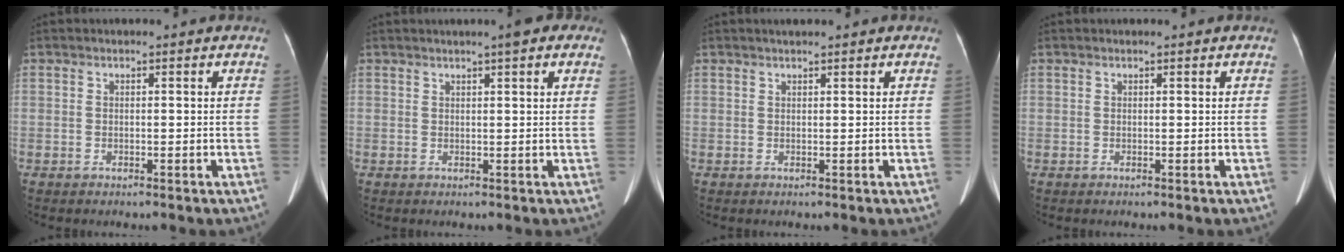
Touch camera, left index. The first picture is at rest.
{"total": 3.7, "force": [2.4, 0.4, 2.8], "torque": [-0.032, 0.018, 0.030]}
{"total": 1.7, "force": [1.4, 0.2, 0.9], "torque": [-0.013, 0.014, 0.020]}
{"total": 0.0}